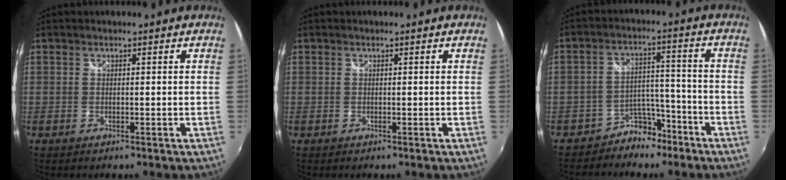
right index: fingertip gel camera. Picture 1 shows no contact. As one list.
[{"total": 0.0}, {"total": 6.9, "force": [-5.4, 4.0, 1.6], "torque": [-0.027, 0.029, -0.084]}]